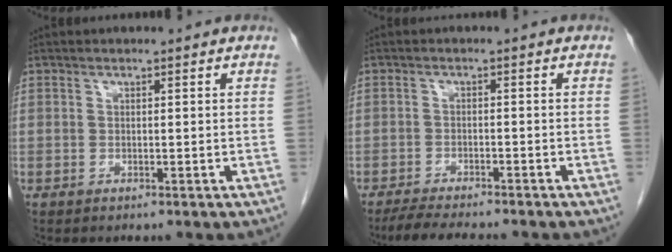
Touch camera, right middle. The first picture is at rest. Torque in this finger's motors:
{"motor_torque": [0.27, -0.17, 0.06, 0.02]}